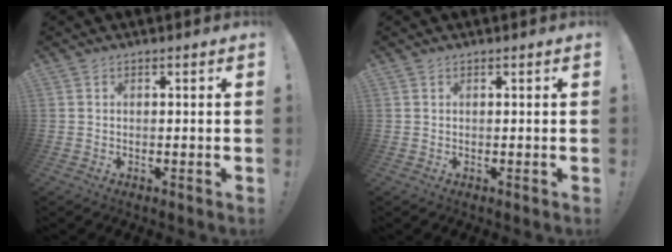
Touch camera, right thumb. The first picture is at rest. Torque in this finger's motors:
{"motor_torque": [0.00, 0.00, -0.04, 0.04, 0.00]}